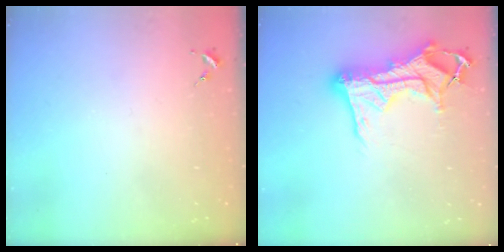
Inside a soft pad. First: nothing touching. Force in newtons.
{"total": 18.6, "press": 18.5, "slide": 2.0}